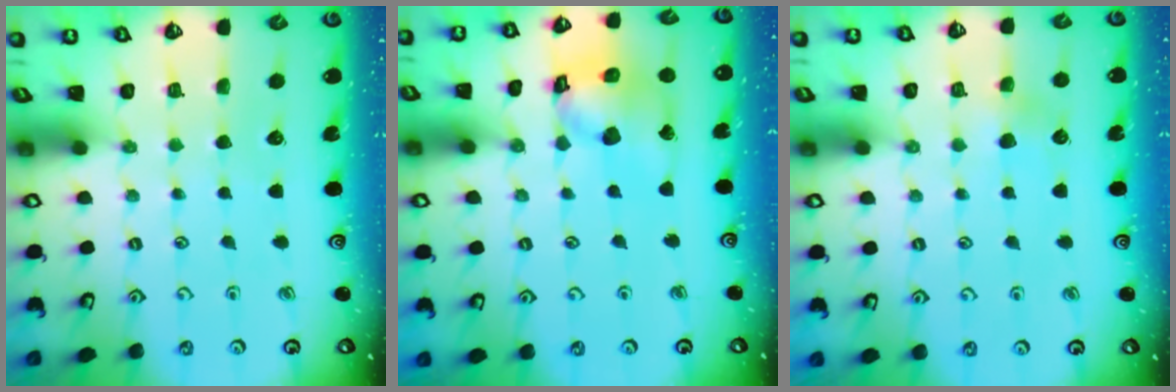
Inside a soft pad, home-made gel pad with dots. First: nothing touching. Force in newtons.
{"total": 14.6, "press": 14.5, "slide": 1.8}
{"total": 2.9, "press": 2.9, "slide": 0.3}